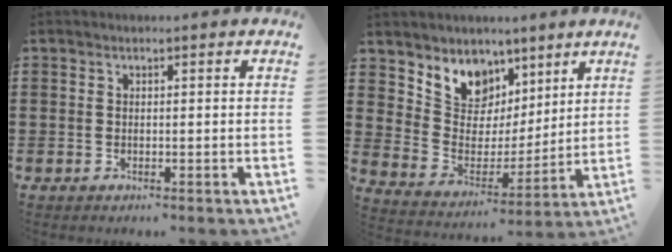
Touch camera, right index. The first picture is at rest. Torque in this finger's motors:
{"motor_torque": [1.20, 0.94, 0.24, 0.10]}